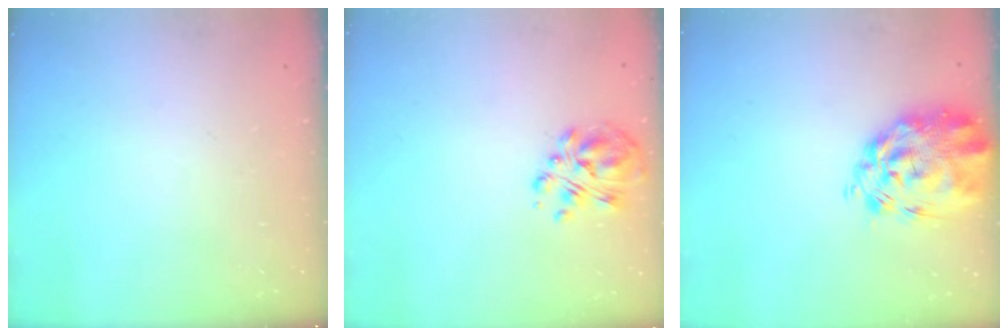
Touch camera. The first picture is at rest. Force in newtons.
{"total": 6.8, "press": 6.6, "slide": 1.8}
{"total": 4.7, "press": 4.2, "slide": 2.0}